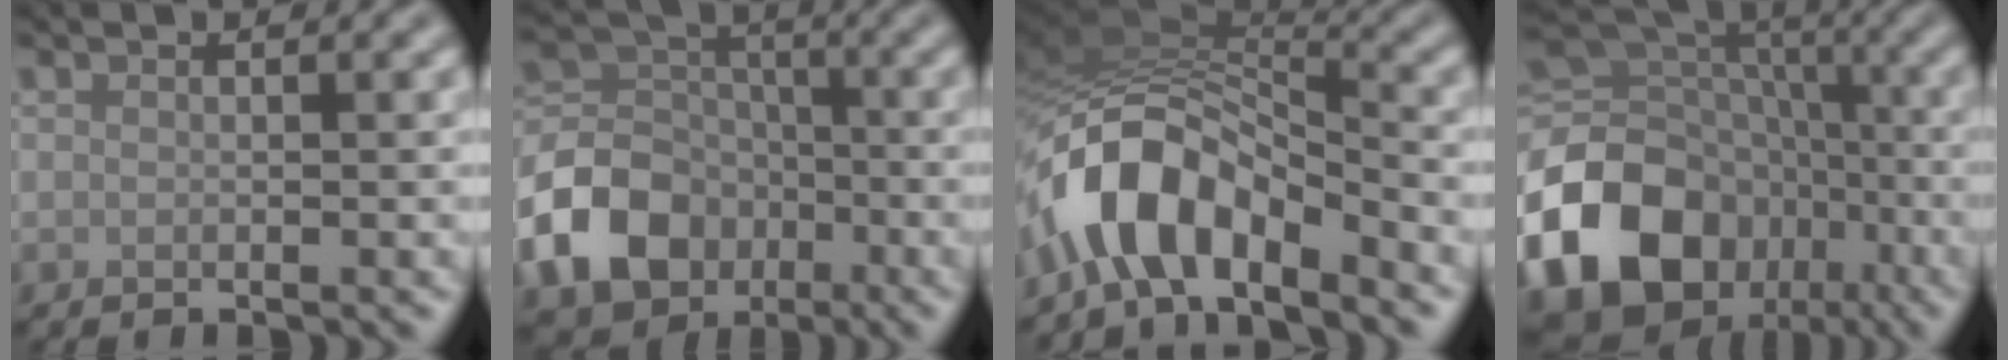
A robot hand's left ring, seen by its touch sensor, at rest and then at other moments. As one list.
[{"total": 9.3, "force": [-4.2, 7.1, 4.4], "torque": [-0.094, -0.005, -0.092]}, {"total": 8.4, "force": [-5.2, 3.5, 5.5], "torque": [-0.090, 0.008, -0.106]}, {"total": 19.7, "force": [-9.1, 14.6, 9.6], "torque": [-0.205, -0.024, -0.147]}]